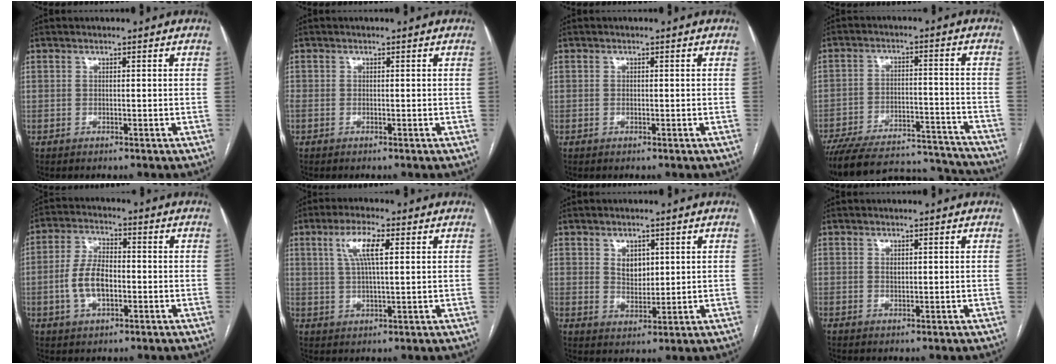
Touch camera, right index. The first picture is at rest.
{"total": 0.8, "force": [-0.3, 0.6, 0.4], "torque": [-0.019, 0.002, -0.007]}
{"total": 0.0}
{"total": 24.1, "force": [-22.2, 5.2, 7.6], "torque": [-0.122, 0.000, -0.310]}
{"total": 7.3, "force": [-1.4, 3.7, 6.1], "torque": [-0.135, 0.011, -0.023]}
{"total": 6.4, "force": [2.4, 1.2, 5.8], "torque": [-0.116, 0.009, 0.044]}
{"total": 3.9, "force": [1.5, 2.6, 2.5], "torque": [-0.044, -0.001, 0.034]}
{"total": 0.7, "force": [0.3, 0.4, 0.5], "torque": [-0.009, -0.001, 0.007]}